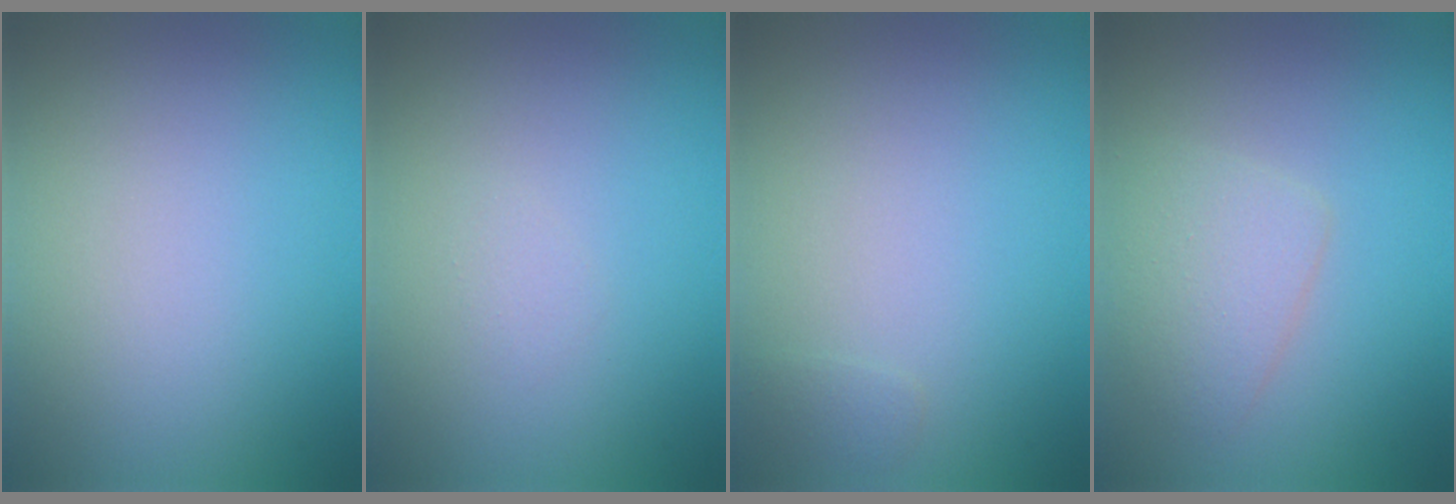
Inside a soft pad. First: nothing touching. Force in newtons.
{"total": 0.6, "press": 0.6, "slide": 0.0}
{"total": 0.7, "press": 0.7, "slide": 0.0}
{"total": 2.8, "press": 2.8, "slide": 0.1}